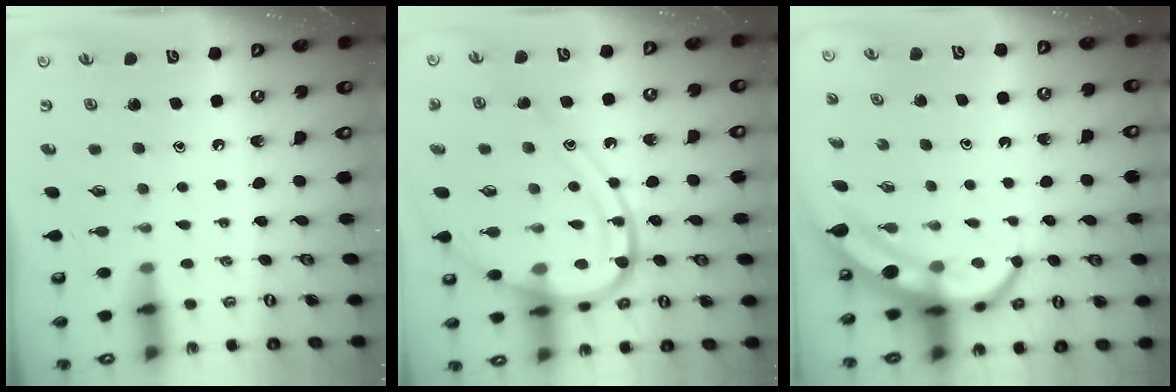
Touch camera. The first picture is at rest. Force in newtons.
{"total": 15.3, "press": 15.3, "slide": 1.4}
{"total": 8.0, "press": 7.9, "slide": 0.7}